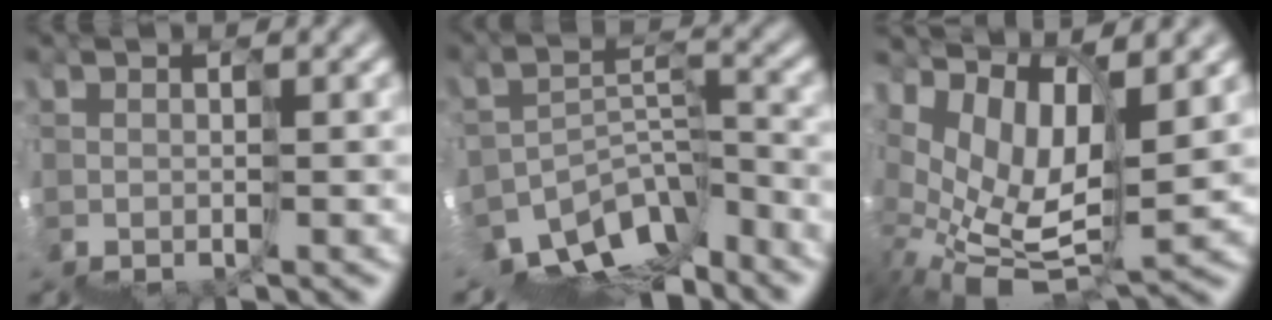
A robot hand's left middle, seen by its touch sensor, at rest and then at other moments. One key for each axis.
{"total": 6.2, "fx": -6.0, "fy": 1.3, "fz": 0.1, "tx": 0.006, "ty": 0.011, "tz": -0.119}
{"total": 4.8, "fx": 2.3, "fy": 1.9, "fz": 3.7, "tx": -0.070, "ty": 0.006, "tz": 0.052}